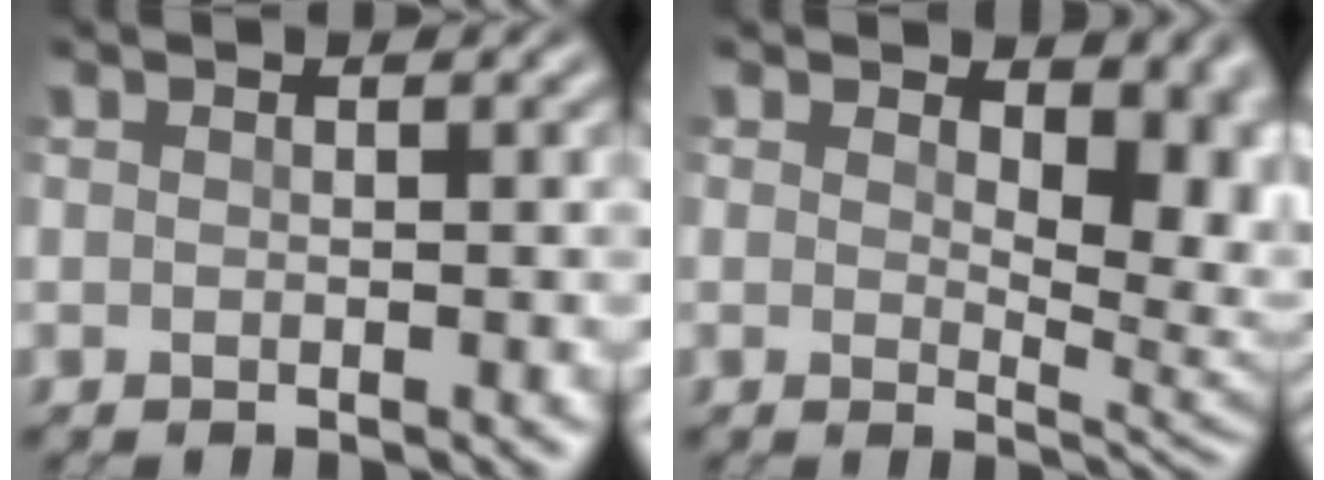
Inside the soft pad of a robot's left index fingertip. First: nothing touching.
{"total": 5.4, "force": [1.7, 2.6, 4.4], "torque": [-0.055, -0.009, 0.037]}